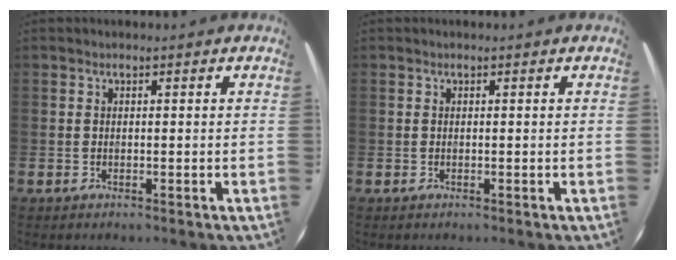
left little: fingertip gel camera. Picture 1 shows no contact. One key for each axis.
{"total": 0.0}